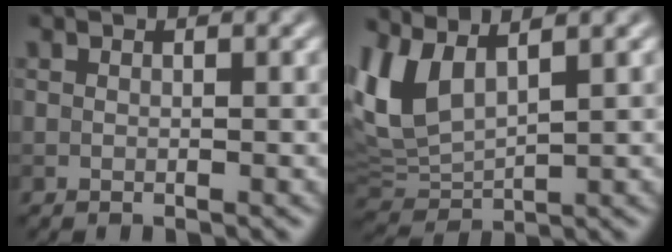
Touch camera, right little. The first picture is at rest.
{"total": 5.7, "force": [2.4, 2.8, 4.2], "torque": [-0.112, 0.000, 0.051]}